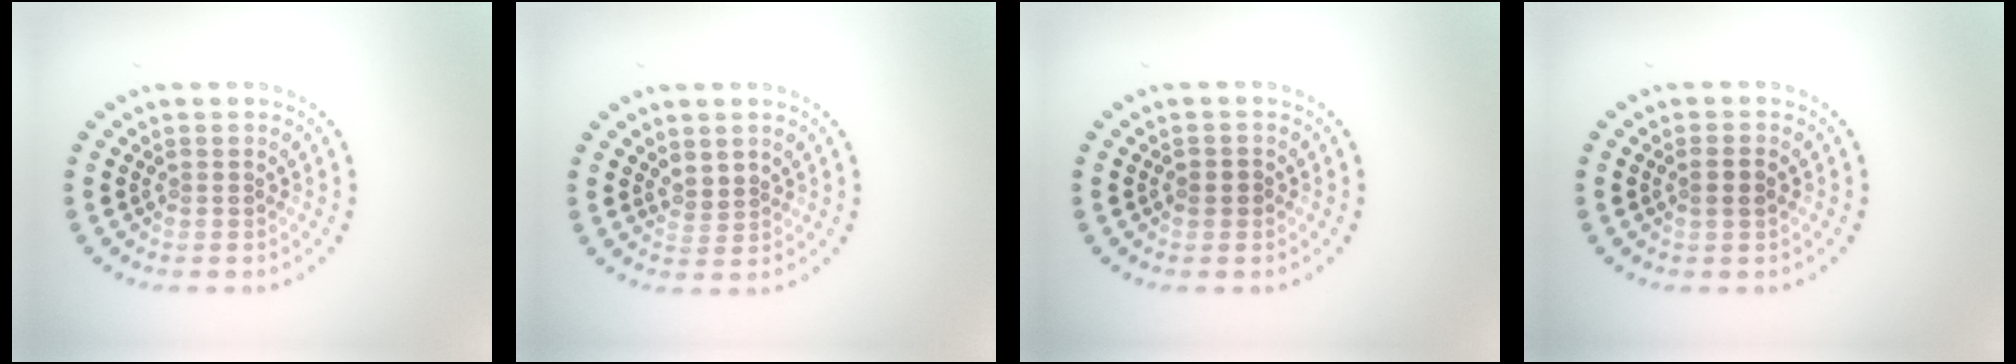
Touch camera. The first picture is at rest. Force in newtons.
{"total": 1.5, "press": 1.2, "slide": 0.8}
{"total": 1.2, "press": 1.1, "slide": 0.4}
{"total": 1.5, "press": 1.4, "slide": 0.4}